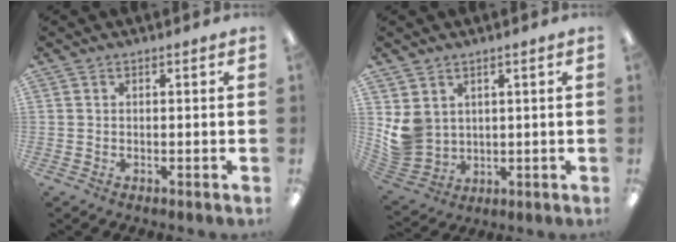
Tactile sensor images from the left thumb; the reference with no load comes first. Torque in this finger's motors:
{"motor_torque": [0.98, 0.93, 0.55, -0.69, 0.05]}